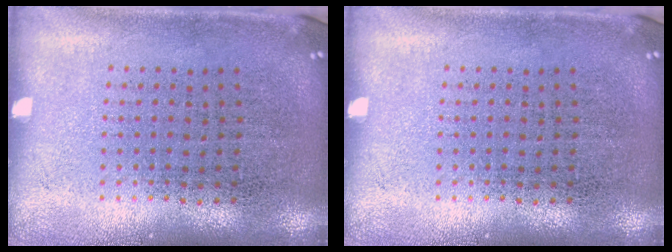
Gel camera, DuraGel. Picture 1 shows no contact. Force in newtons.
{"total": 0.0}